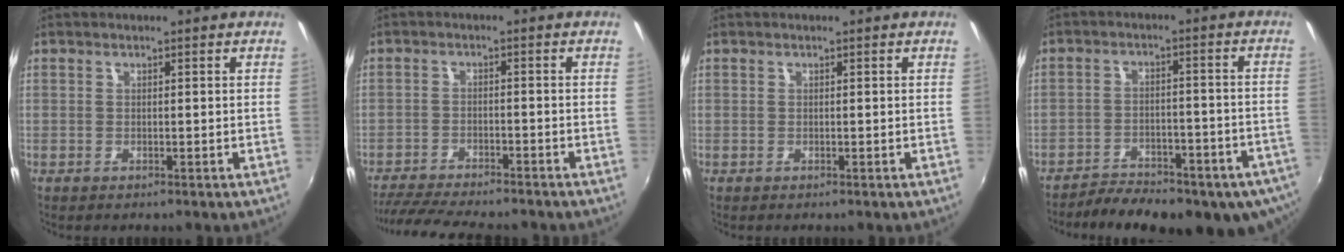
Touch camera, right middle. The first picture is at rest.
{"total": 12.2, "force": [-11.0, 1.6, 5.1], "torque": [-0.117, -0.021, -0.175]}
{"total": 0.0}
{"total": 18.4, "force": [-13.6, 6.9, 10.3], "torque": [-0.184, -0.036, -0.174]}